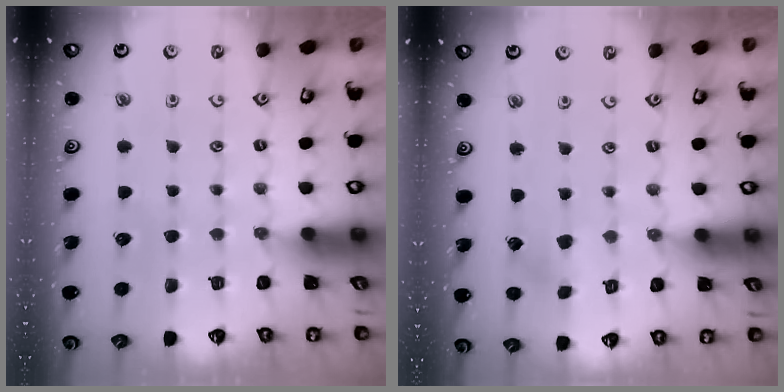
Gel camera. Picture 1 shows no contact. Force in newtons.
{"total": 2.2, "press": 2.2, "slide": 0.1}